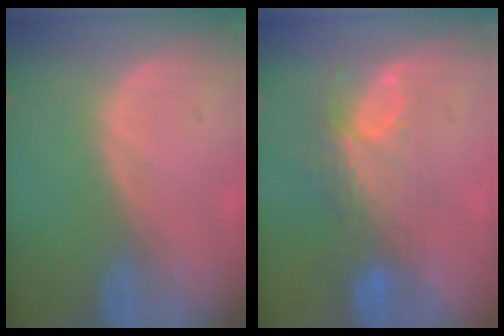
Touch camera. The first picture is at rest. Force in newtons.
{"total": 7.6, "press": 6.6, "slide": 3.7}